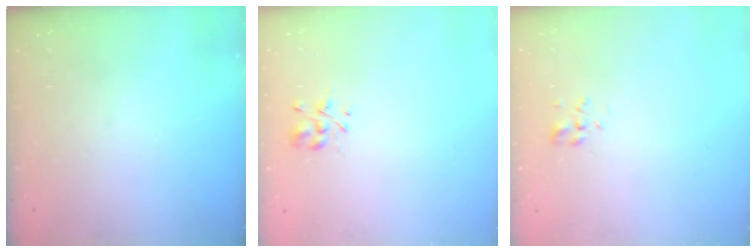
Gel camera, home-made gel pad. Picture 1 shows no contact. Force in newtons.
{"total": 2.0, "press": 1.8, "slide": 0.9}
{"total": 1.4, "press": 1.2, "slide": 0.7}